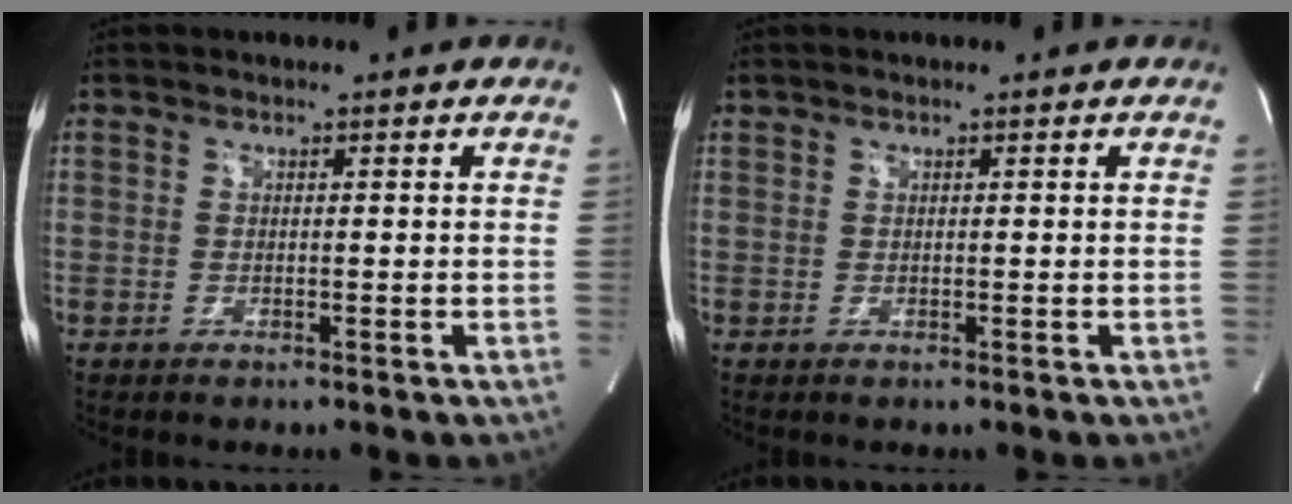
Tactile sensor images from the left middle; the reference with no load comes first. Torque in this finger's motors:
{"motor_torque": [-0.02, -0.43, 0.13, 0.09]}